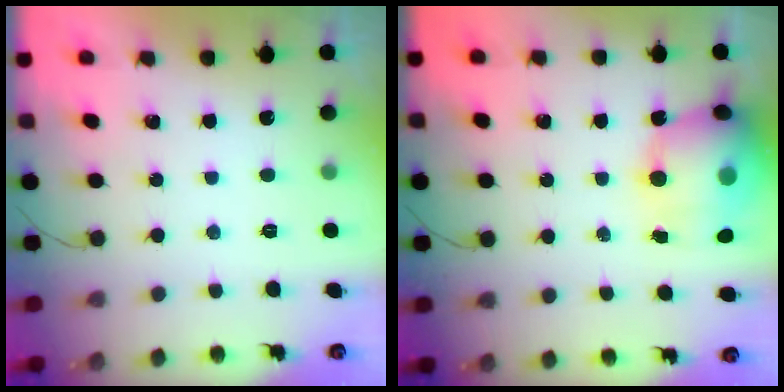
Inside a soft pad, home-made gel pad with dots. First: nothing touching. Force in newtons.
{"total": 18.9, "press": 18.4, "slide": 4.3}